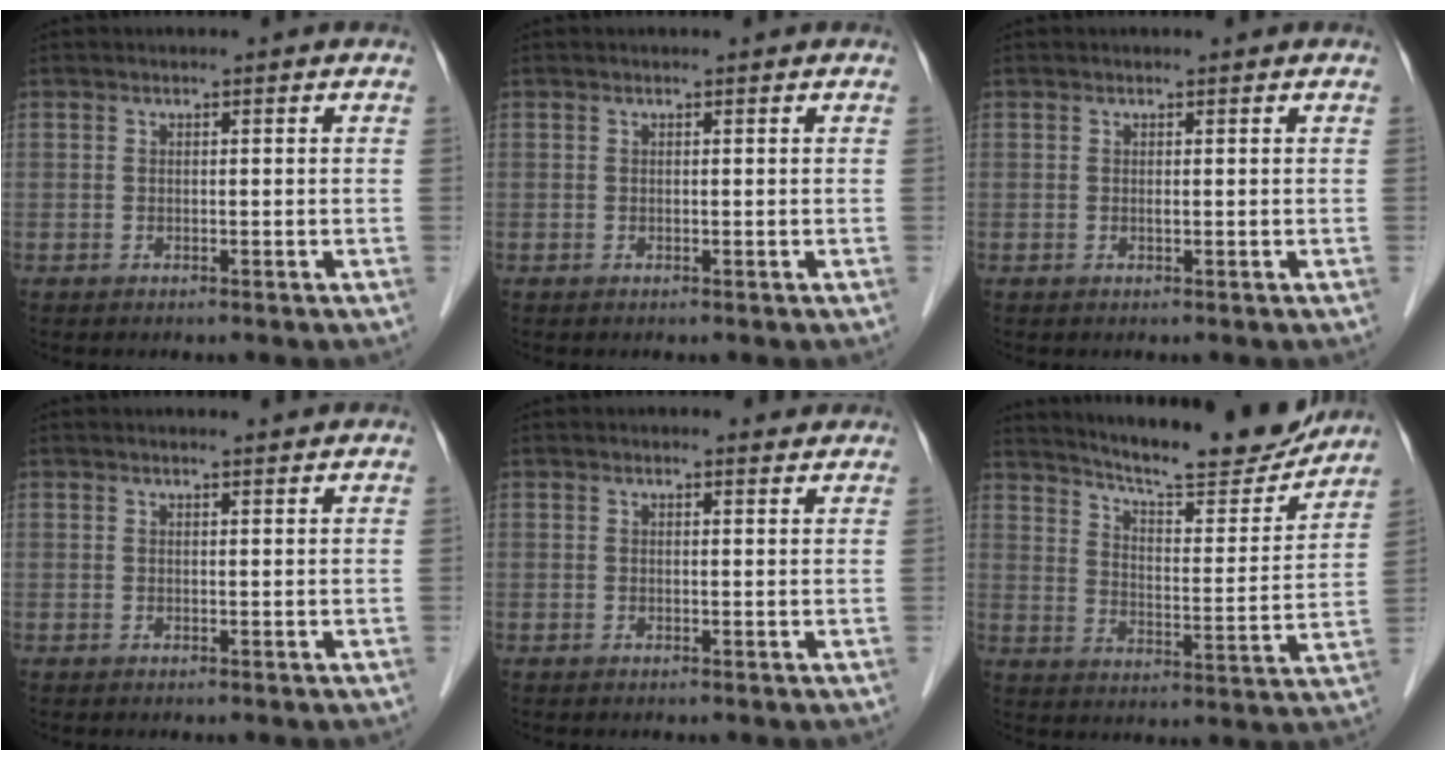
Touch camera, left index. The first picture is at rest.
{"total": 0.0}
{"total": 0.0}
{"total": 1.2, "force": [1.1, -0.1, 0.2], "torque": [-0.007, -0.002, 0.017]}
{"total": 1.2, "force": [1.1, 0.4, 0.1], "torque": [-0.008, -0.004, 0.007]}
{"total": 18.0, "force": [16.6, 1.9, 6.6], "torque": [-0.105, -0.036, 0.229]}